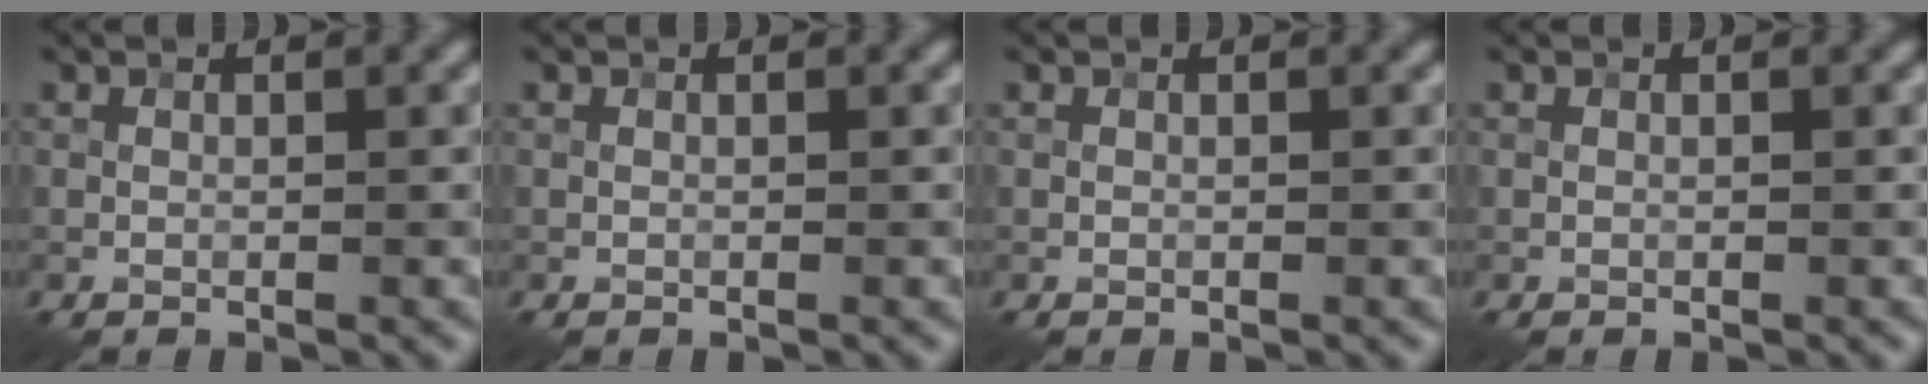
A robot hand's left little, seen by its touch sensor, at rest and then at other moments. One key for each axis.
{"total": 0.0}
{"total": 0.0}
{"total": 0.0}